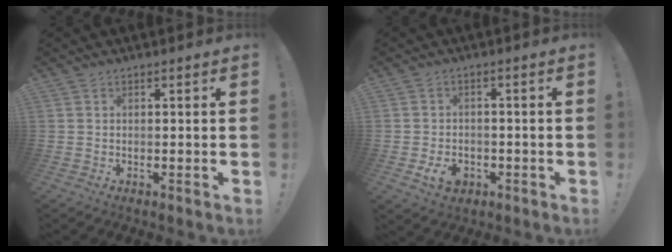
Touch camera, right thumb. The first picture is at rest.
{"total": 6.0, "force": [-2.4, 4.3, 3.3], "torque": [-0.054, 0.008, -0.042]}